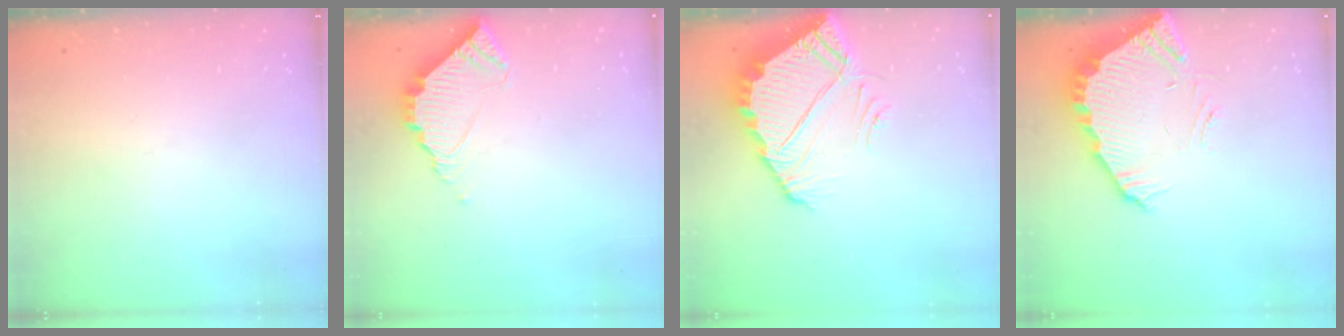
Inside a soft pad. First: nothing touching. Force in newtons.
{"total": 5.9, "press": 5.9, "slide": 0.4}
{"total": 6.7, "press": 6.7, "slide": 0.3}
{"total": 4.6, "press": 4.6, "slide": 0.2}